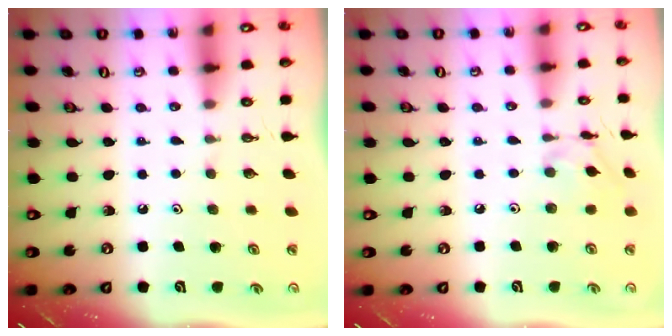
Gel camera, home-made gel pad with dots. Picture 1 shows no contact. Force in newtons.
{"total": 5.9, "press": 5.9, "slide": 0.5}